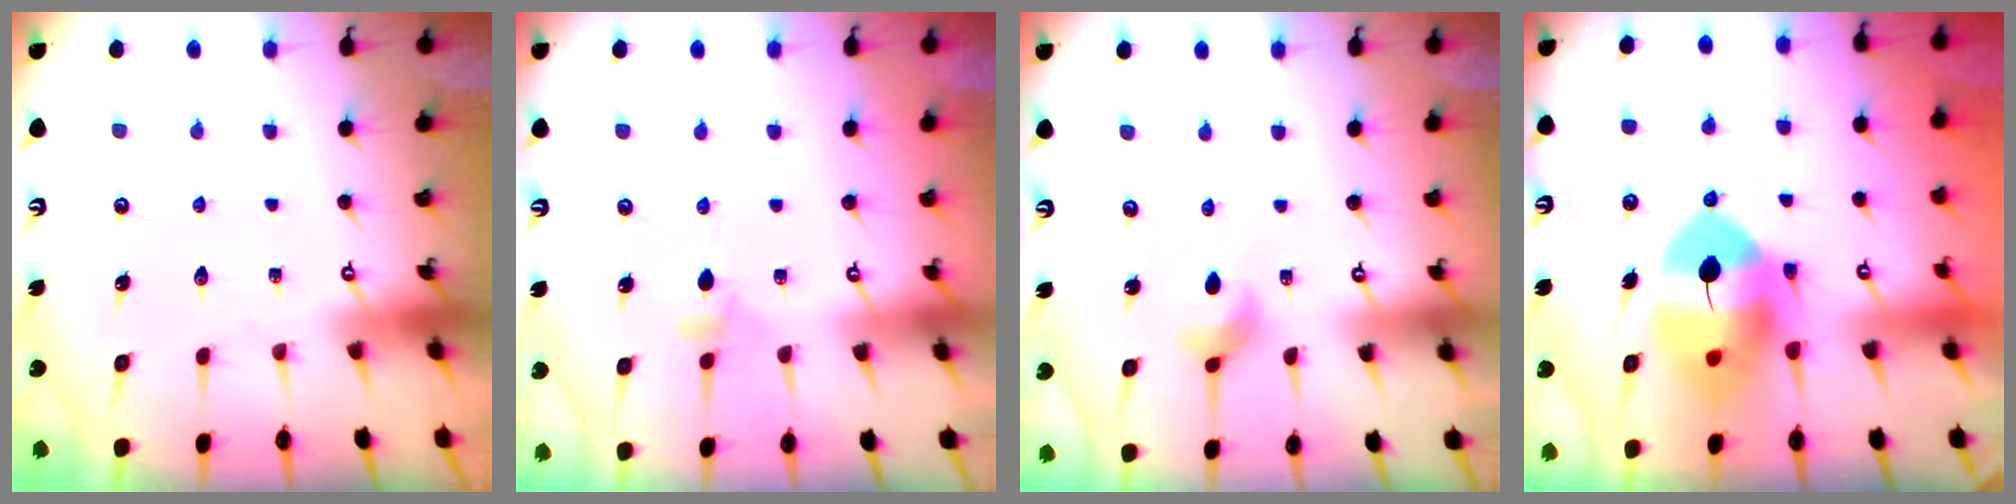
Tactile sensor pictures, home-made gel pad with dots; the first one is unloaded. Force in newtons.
{"total": 3.7, "press": 3.6, "slide": 0.8}
{"total": 3.0, "press": 3.0, "slide": 0.5}
{"total": 12.5, "press": 12.4, "slide": 1.9}